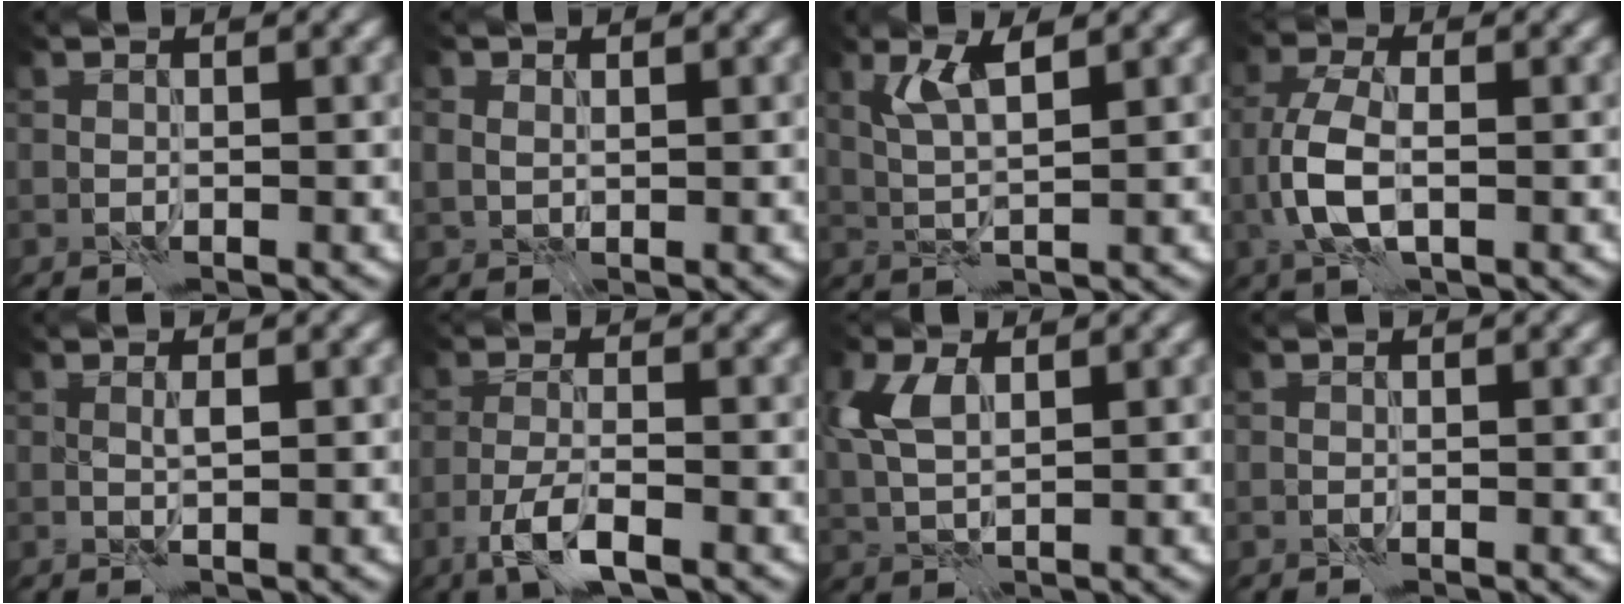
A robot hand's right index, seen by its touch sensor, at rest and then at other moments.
{"total": 1.6, "force": [0.7, 1.3, 0.6], "torque": [-0.014, -0.002, 0.016]}
{"total": 3.1, "force": [1.7, 0.6, 2.5], "torque": [-0.056, -0.002, 0.034]}
{"total": 4.4, "force": [-0.8, 2.2, 3.8], "torque": [-0.087, 0.000, -0.021]}
{"total": 0.8, "force": [0.4, 0.0, 0.7], "torque": [-0.016, 0.000, 0.008]}
{"total": 3.7, "force": [-2.2, 1.0, 2.8], "torque": [-0.059, -0.003, -0.047]}
{"total": 3.7, "force": [1.4, 1.9, 2.8], "torque": [-0.070, 0.006, 0.028]}
{"total": 0.0}